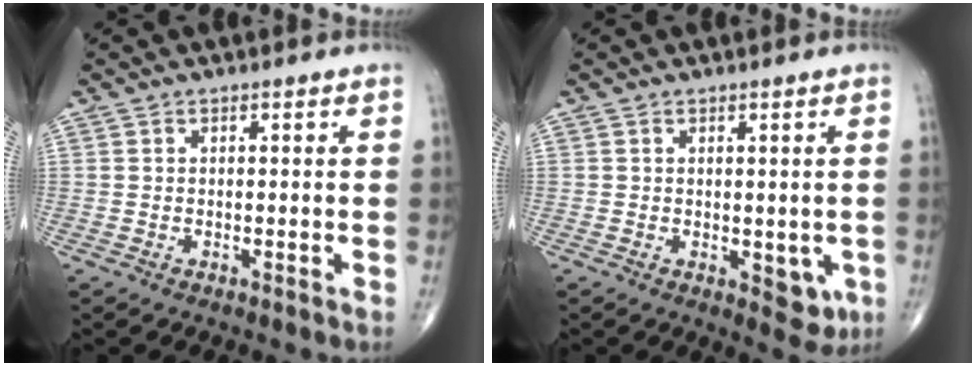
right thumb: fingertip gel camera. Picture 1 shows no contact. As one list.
[{"total": 4.6, "force": [-0.8, 2.5, 3.8], "torque": [-0.024, -0.008, -0.003]}]